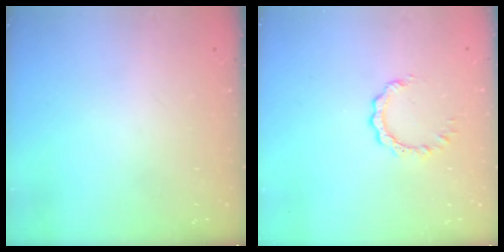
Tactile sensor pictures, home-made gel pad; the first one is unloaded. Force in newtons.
{"total": 3.2, "press": 3.2, "slide": 0.1}